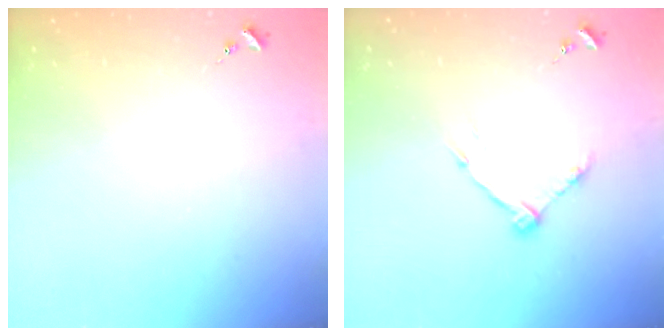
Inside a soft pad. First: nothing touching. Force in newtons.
{"total": 8.7, "press": 8.7, "slide": 0.5}